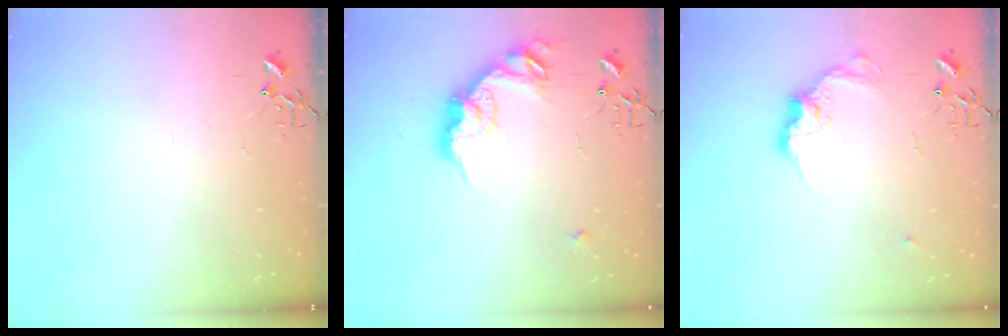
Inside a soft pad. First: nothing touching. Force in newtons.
{"total": 16.0, "press": 16.0, "slide": 0.3}
{"total": 11.8, "press": 11.8, "slide": 0.6}